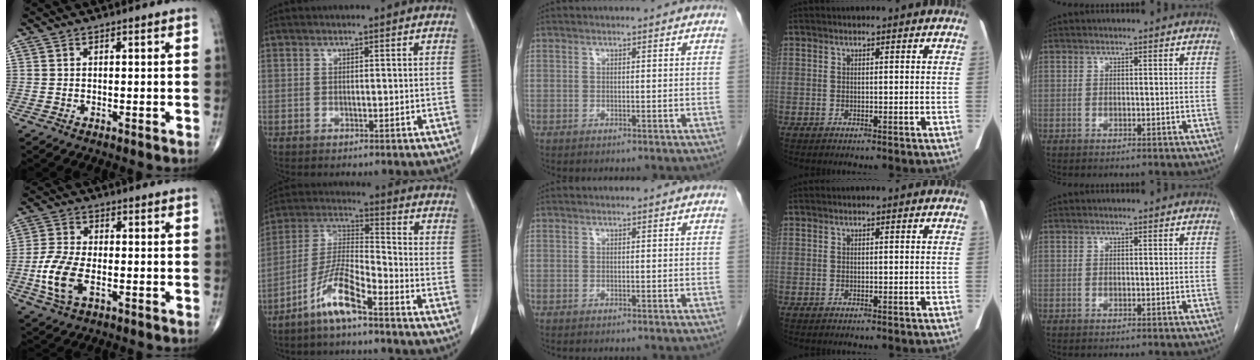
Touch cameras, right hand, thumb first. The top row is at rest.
{"thumb": {"total": 9.3, "force": [-2.6, 4.8, 7.5], "torque": [-0.169, 0.005, -0.051]}, "index": {"total": 8.9, "force": [-6.0, 0.8, 6.5], "torque": [-0.142, -0.011, -0.125]}}